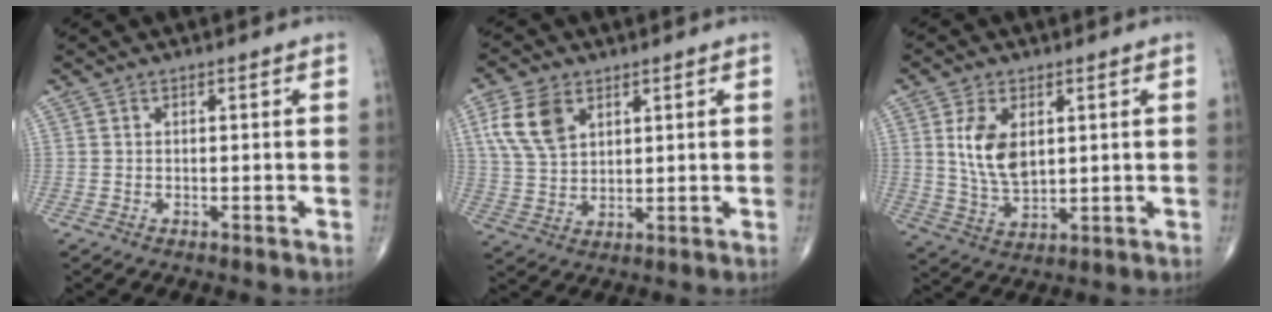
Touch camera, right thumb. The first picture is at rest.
{"total": 9.1, "force": [4.0, 5.8, 5.8], "torque": [-0.107, -0.007, 0.083]}
{"total": 9.4, "force": [2.3, 5.4, 7.3], "torque": [-0.132, -0.014, 0.054]}